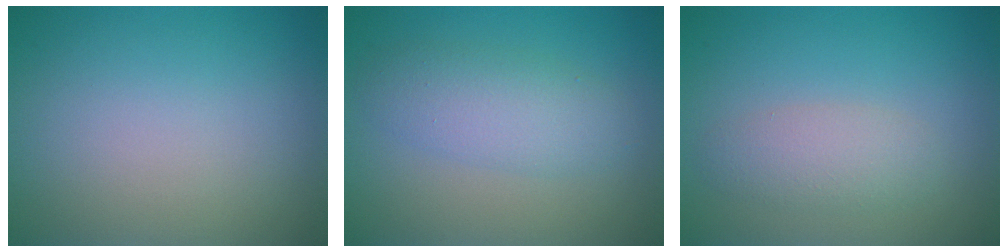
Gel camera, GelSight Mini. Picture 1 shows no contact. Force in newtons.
{"total": 3.8, "press": 3.8, "slide": 0.1}
{"total": 2.5, "press": 2.5, "slide": 0.2}